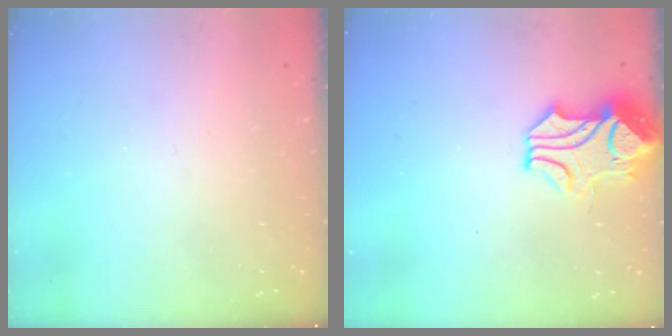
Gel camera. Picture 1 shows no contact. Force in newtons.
{"total": 2.7, "press": 2.3, "slide": 1.4}